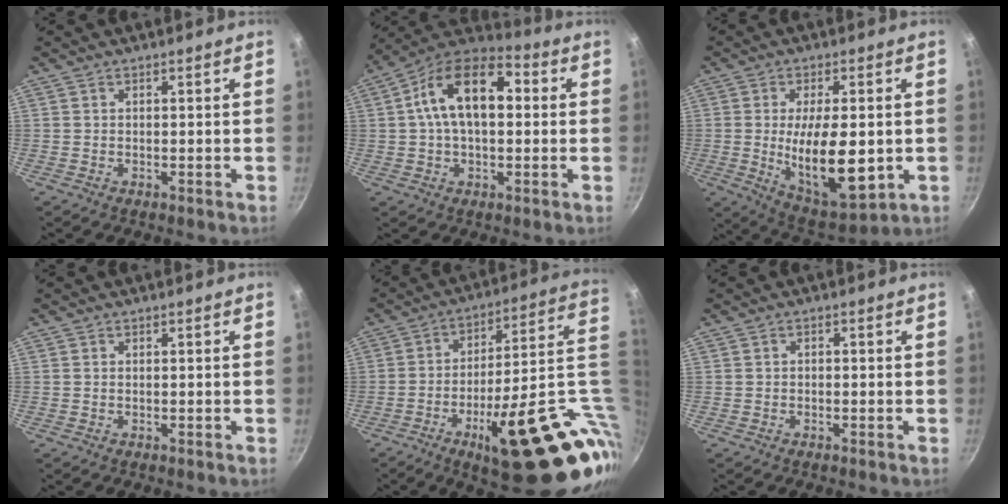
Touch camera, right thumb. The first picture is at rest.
{"total": 16.2, "force": [2.3, 9.4, 13.0], "torque": [-0.195, 0.031, 0.017]}
{"total": 16.2, "force": [-1.6, 6.9, 14.5], "torque": [-0.219, -0.013, -0.012]}
{"total": 0.0}
{"total": 31.1, "force": [-4.5, 10.4, 29.0], "torque": [-0.354, 0.001, -0.049]}
{"total": 0.6, "force": [-0.2, 0.4, 0.4], "torque": [-0.009, 0.007, -0.002]}